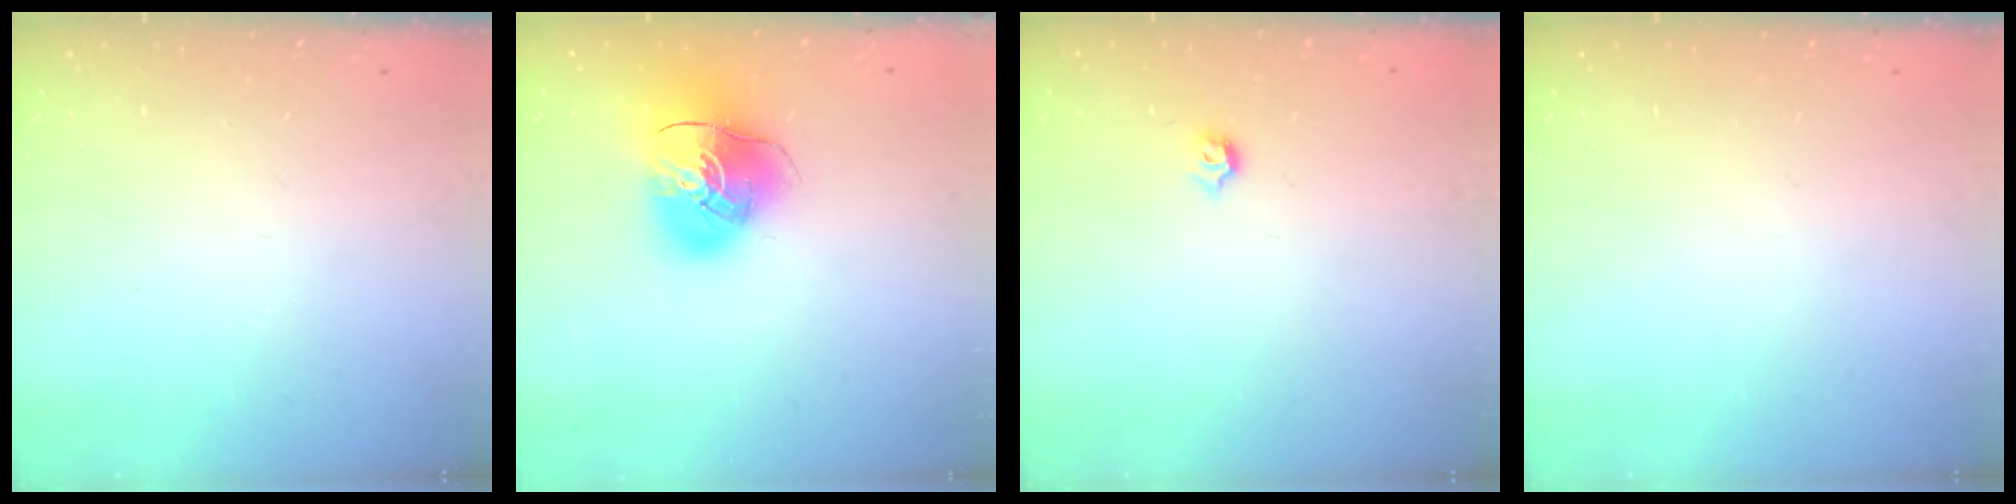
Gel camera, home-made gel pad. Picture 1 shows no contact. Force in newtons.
{"total": 12.3, "press": 12.2, "slide": 1.9}
{"total": 3.4, "press": 3.3, "slide": 0.6}
{"total": 0.0}